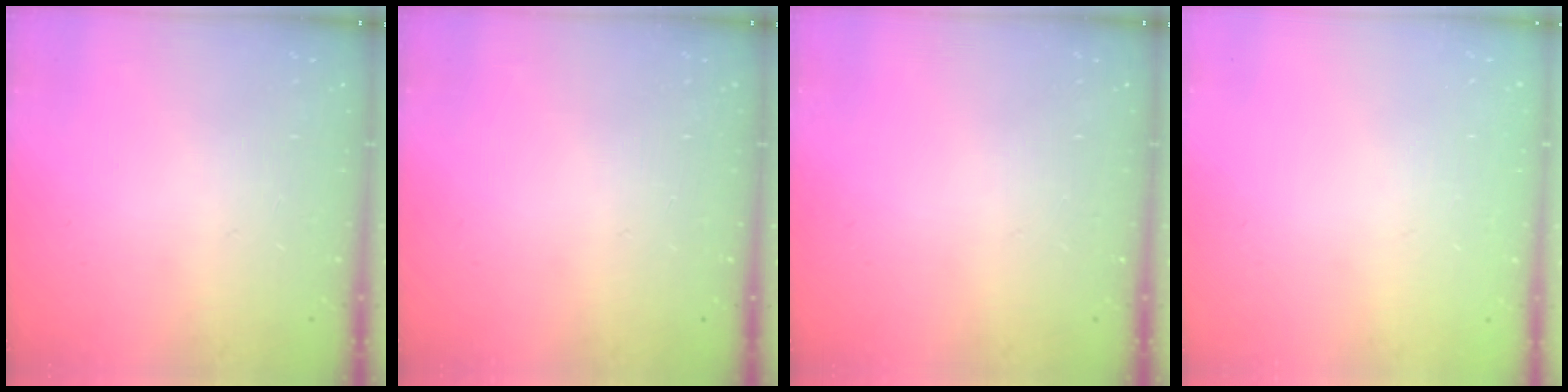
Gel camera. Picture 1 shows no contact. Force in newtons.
{"total": 0.0}
{"total": 0.0}
{"total": 0.0}